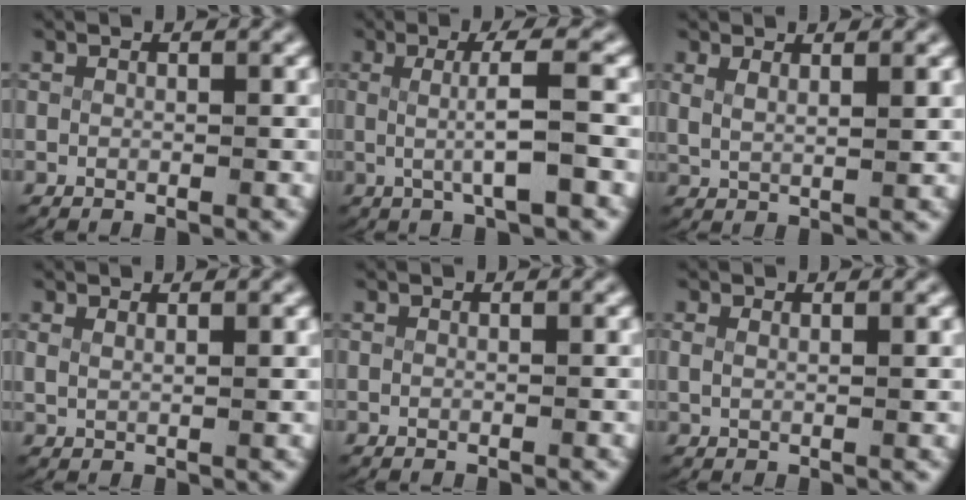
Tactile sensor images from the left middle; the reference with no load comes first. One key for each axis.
{"total": 3.9, "fx": 0.0, "fy": 0.1, "fz": 3.9, "tx": -0.064, "ty": 0.001, "tz": 0.000}
{"total": 2.0, "fx": 1.5, "fy": 0.6, "fz": 1.2, "tx": -0.030, "ty": -0.008, "tz": 0.035}
{"total": 1.2, "fx": 1.0, "fy": 0.0, "fz": 0.6, "tx": -0.014, "ty": -0.007, "tz": 0.027}
{"total": 0.0}
{"total": 1.0, "fx": 0.6, "fy": 0.2, "fz": 0.8, "tx": -0.020, "ty": -0.007, "tz": 0.018}